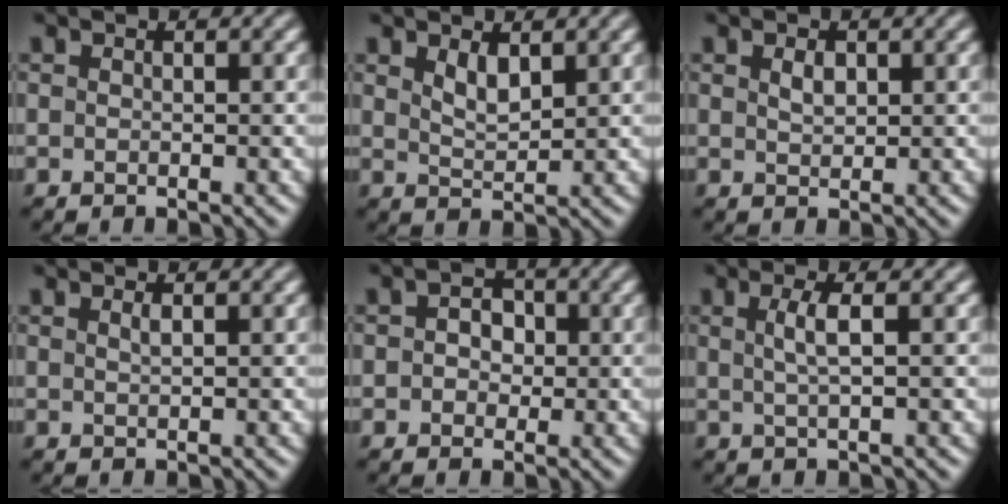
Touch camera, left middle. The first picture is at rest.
{"total": 2.0, "force": [1.2, 0.7, 1.4], "torque": [-0.029, -0.005, 0.027]}
{"total": 1.3, "force": [0.6, 0.7, 0.9], "torque": [-0.017, 0.001, 0.014]}
{"total": 0.7, "force": [0.3, 0.2, 0.6], "torque": [-0.006, 0.002, 0.005]}
{"total": 2.5, "force": [0.2, 2.1, 1.5], "torque": [-0.012, 0.007, -0.012]}
{"total": 2.4, "force": [0.4, 0.6, 2.3], "torque": [-0.042, 0.003, 0.006]}